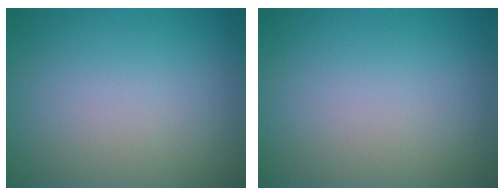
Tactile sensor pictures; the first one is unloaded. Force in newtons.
{"total": 0.0}